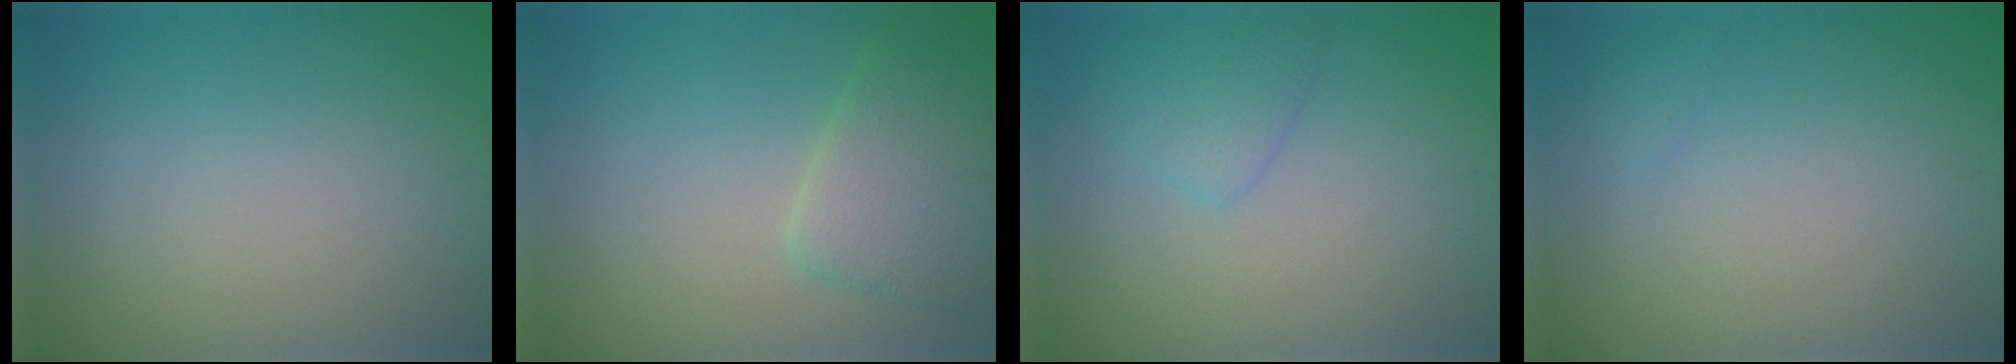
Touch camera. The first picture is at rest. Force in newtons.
{"total": 4.2, "press": 4.2, "slide": 0.1}
{"total": 2.0, "press": 2.0, "slide": 0.2}
{"total": 0.5, "press": 0.5, "slide": 0.0}